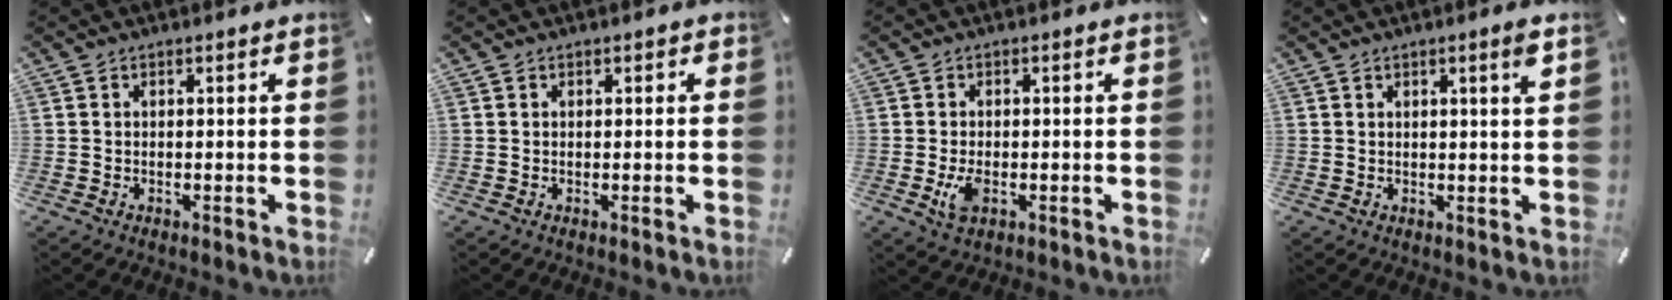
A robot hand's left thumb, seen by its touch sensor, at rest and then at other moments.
{"total": 0.7, "force": [0.1, 0.7, 0.1], "torque": [-0.003, 0.005, 0.001]}
{"total": 4.3, "force": [-1.0, 2.6, 3.3], "torque": [-0.082, -0.005, -0.021]}
{"total": 2.9, "force": [1.5, 0.2, 2.5], "torque": [-0.042, -0.003, 0.022]}